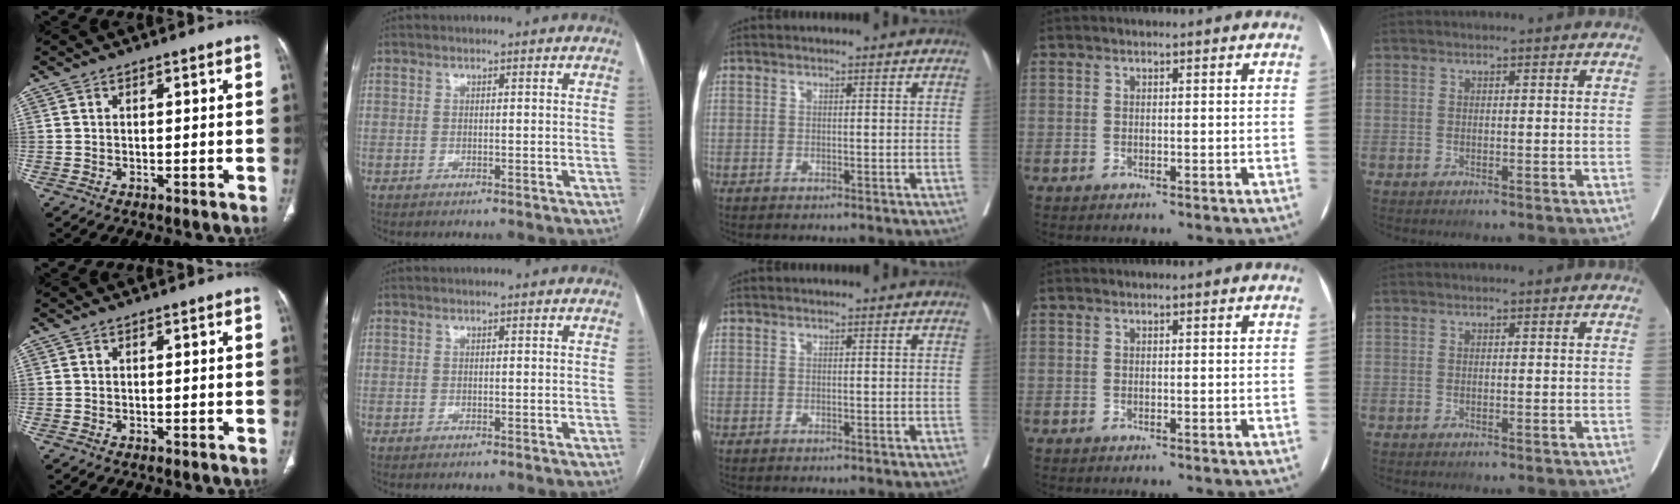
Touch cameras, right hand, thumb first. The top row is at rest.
{}